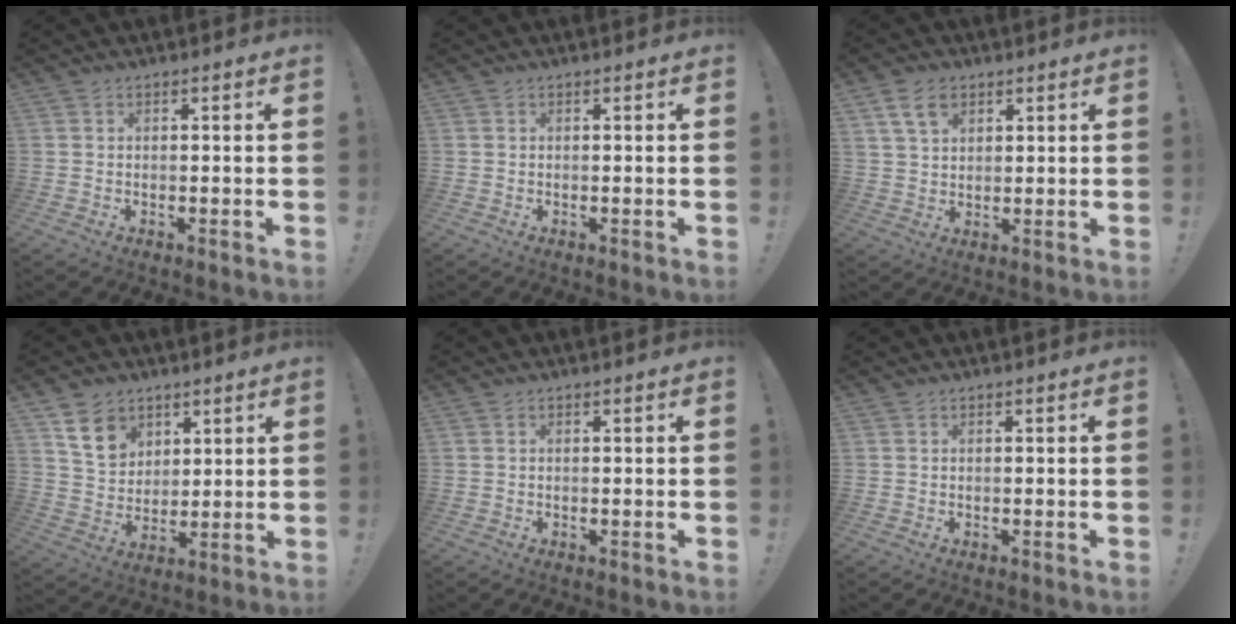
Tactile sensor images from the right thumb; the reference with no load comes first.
{"total": 0.0}
{"total": 7.1, "force": [3.9, 4.6, 3.7], "torque": [-0.062, -0.008, 0.076]}
{"total": 10.5, "force": [6.1, 7.6, 3.9], "torque": [-0.062, -0.028, 0.123]}
{"total": 0.0}
{"total": 0.0}